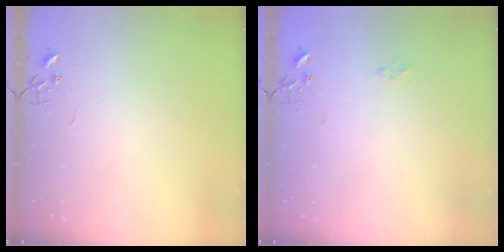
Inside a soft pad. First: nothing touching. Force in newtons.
{"total": 5.1, "press": 5.1, "slide": 0.7}